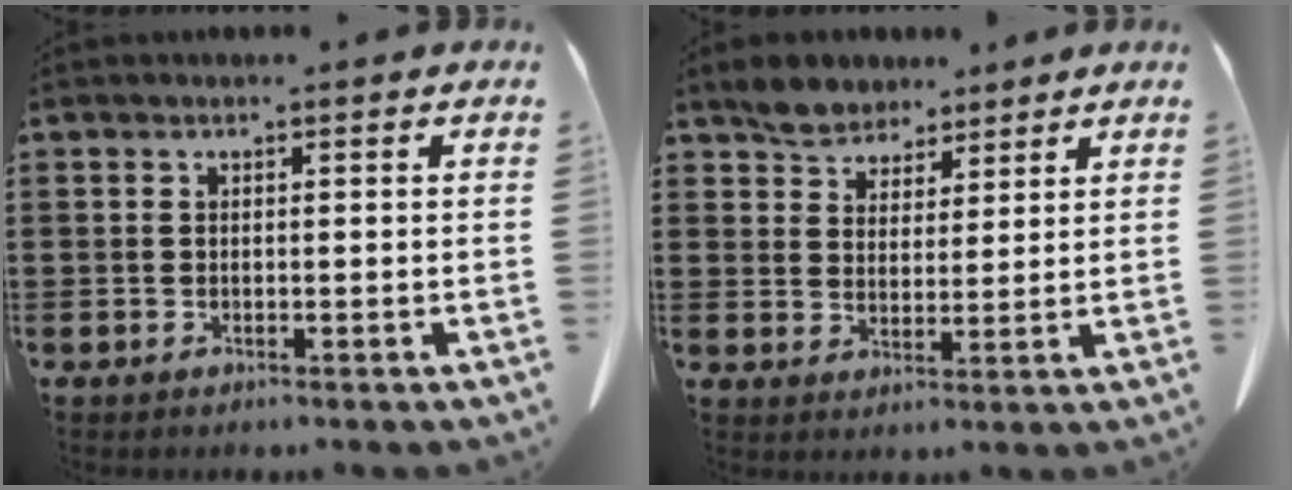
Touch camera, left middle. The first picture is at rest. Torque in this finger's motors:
{"motor_torque": [1.01, 0.56, 0.11, 0.04]}